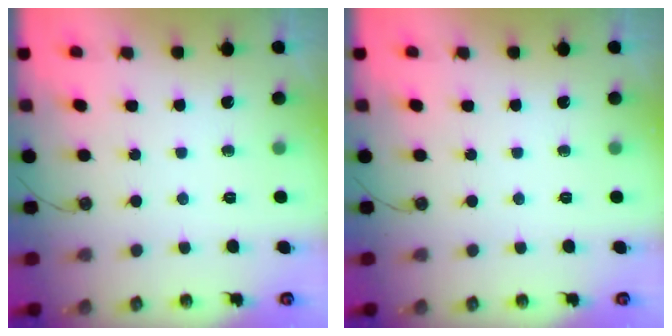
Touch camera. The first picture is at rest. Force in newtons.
{"total": 0.0}